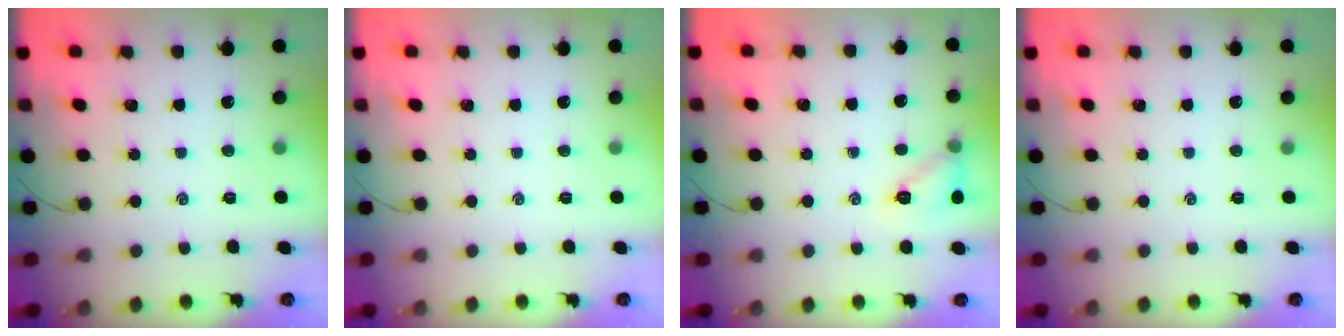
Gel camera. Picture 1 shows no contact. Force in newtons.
{"total": 0.0}
{"total": 8.7, "press": 8.7, "slide": 1.0}
{"total": 0.0}